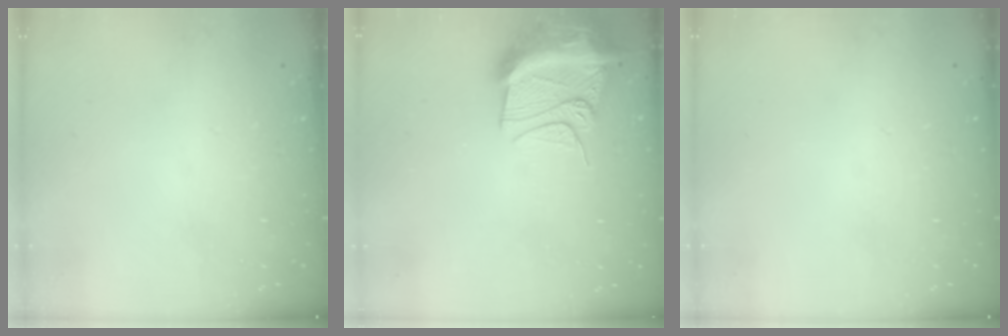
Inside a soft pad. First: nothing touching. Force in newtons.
{"total": 15.8, "press": 15.7, "slide": 1.6}
{"total": 0.0}